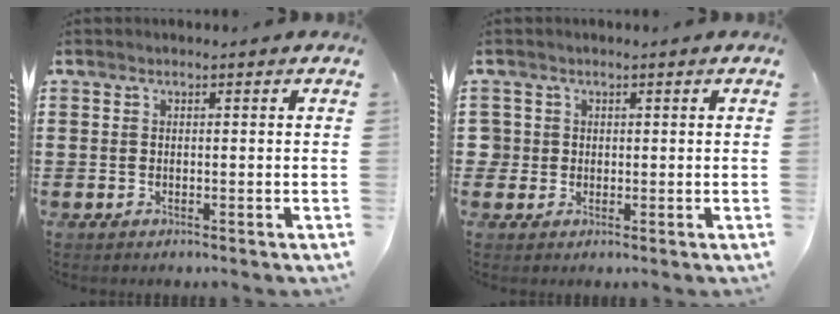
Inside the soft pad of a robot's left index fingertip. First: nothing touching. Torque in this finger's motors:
{"motor_torque": [0.09, 0.09, 0.01, -0.05]}